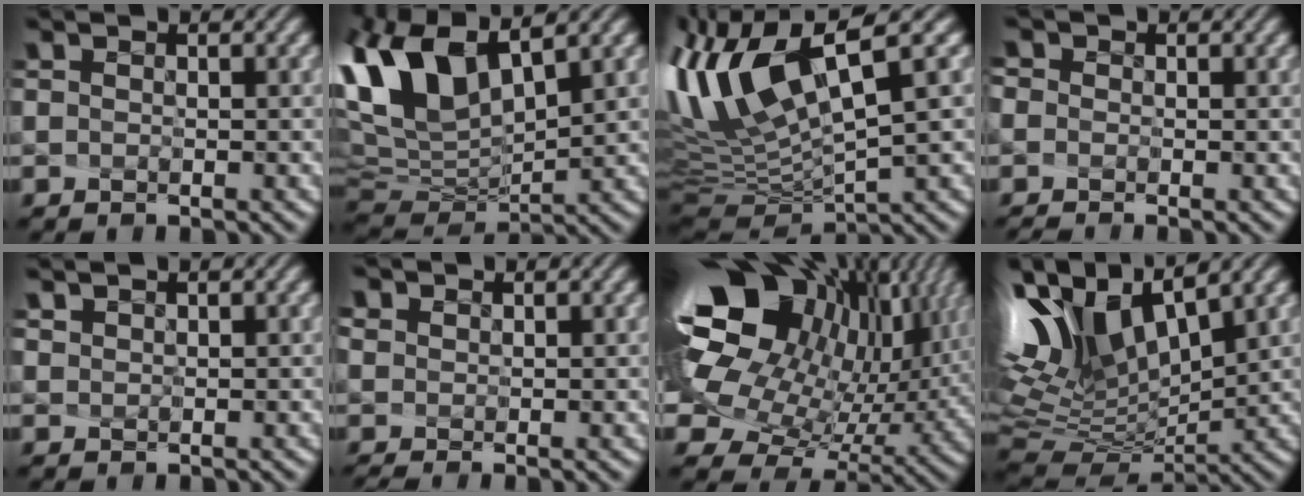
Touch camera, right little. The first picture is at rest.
{"total": 10.4, "force": [5.6, 4.4, 7.5], "torque": [-0.186, -0.001, 0.131]}
{"total": 10.3, "force": [3.8, 2.2, 9.3], "torque": [-0.219, 0.002, 0.098]}
{"total": 1.8, "force": [-0.5, 1.4, 1.0], "torque": [-0.038, 0.003, -0.004]}
{"total": 1.3, "force": [1.2, 0.5, 0.3], "torque": [-0.039, -0.014, 0.046]}
{"total": 1.4, "force": [0.4, 1.0, 0.9], "torque": [-0.050, 0.000, 0.027]}
{"total": 18.4, "force": [5.4, 11.7, 13.2], "torque": [-0.290, -0.009, 0.142]}
{"total": 12.3, "force": [5.4, 5.0, 9.9], "torque": [-0.235, 0.010, 0.117]}